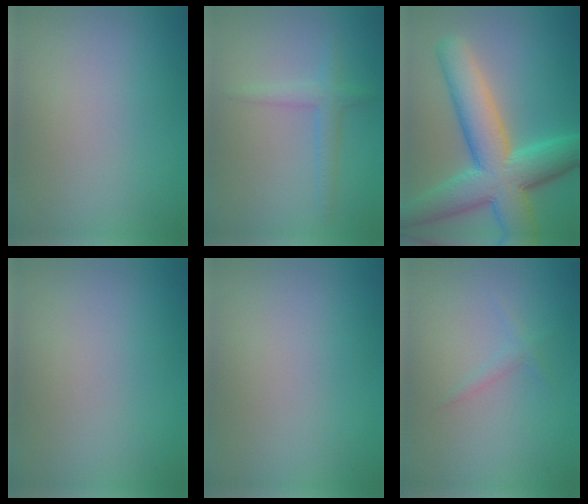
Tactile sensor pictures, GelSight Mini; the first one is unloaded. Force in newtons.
{"total": 1.8, "press": 1.8, "slide": 0.2}
{"total": 10.0, "press": 10.0, "slide": 0.7}
{"total": 0.0}
{"total": 0.0}
{"total": 0.8, "press": 0.8, "slide": 0.0}